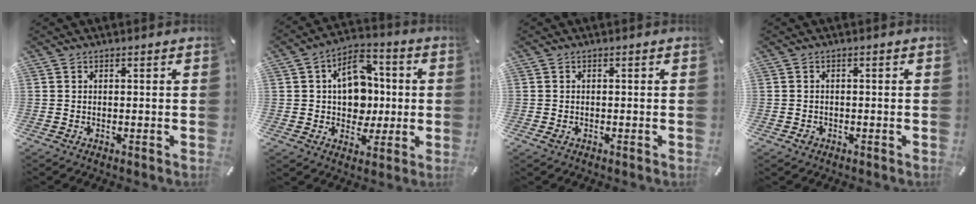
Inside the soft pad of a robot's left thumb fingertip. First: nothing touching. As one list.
[{"total": 12.1, "force": [1.0, 10.0, 6.8], "torque": [-0.094, 0.012, 0.025]}, {"total": 1.0, "force": [-0.4, 0.6, 0.7], "torque": [-0.012, -0.001, -0.008]}, {"total": 1.7, "force": [-0.7, 1.3, 0.8], "torque": [-0.016, 0.004, -0.014]}]